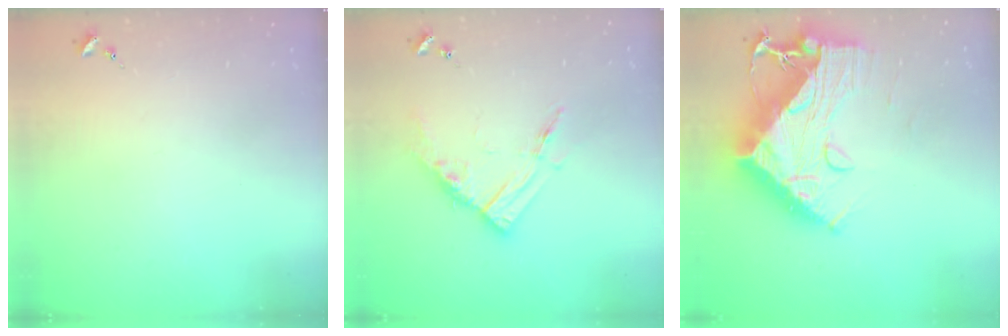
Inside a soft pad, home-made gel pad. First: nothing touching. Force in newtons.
{"total": 11.9, "press": 11.9, "slide": 0.6}
{"total": 21.2, "press": 21.1, "slide": 2.0}